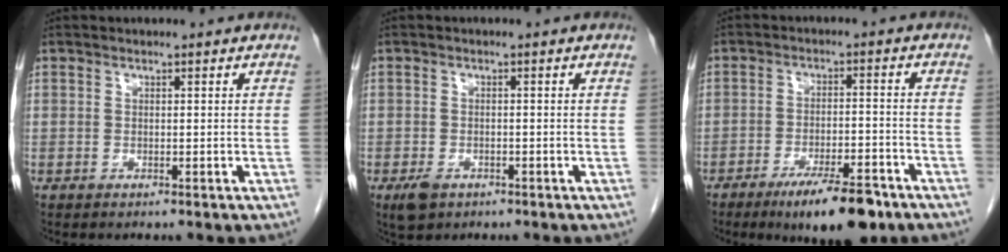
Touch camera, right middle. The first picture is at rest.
{"total": 2.7, "force": [-1.6, 1.6, 1.5], "torque": [-0.031, -0.002, -0.019]}
{"total": 10.5, "force": [-7.2, 2.3, 7.2], "torque": [-0.111, -0.012, -0.111]}